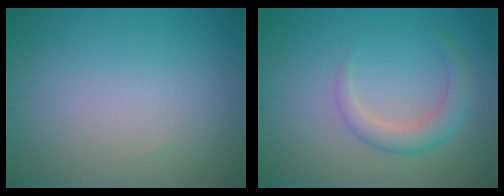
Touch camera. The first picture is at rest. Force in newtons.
{"total": 2.8, "press": 2.8, "slide": 0.2}